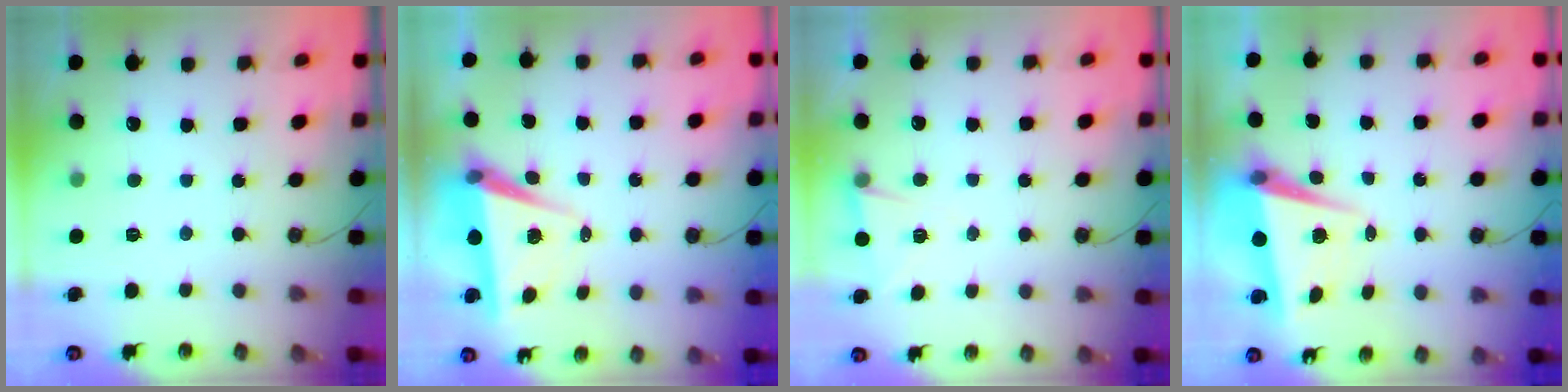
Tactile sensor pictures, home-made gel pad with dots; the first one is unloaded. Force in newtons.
{"total": 6.6, "press": 4.9, "slide": 4.3}
{"total": 5.2, "press": 3.8, "slide": 3.6}
{"total": 6.8, "press": 6.8, "slide": 1.1}